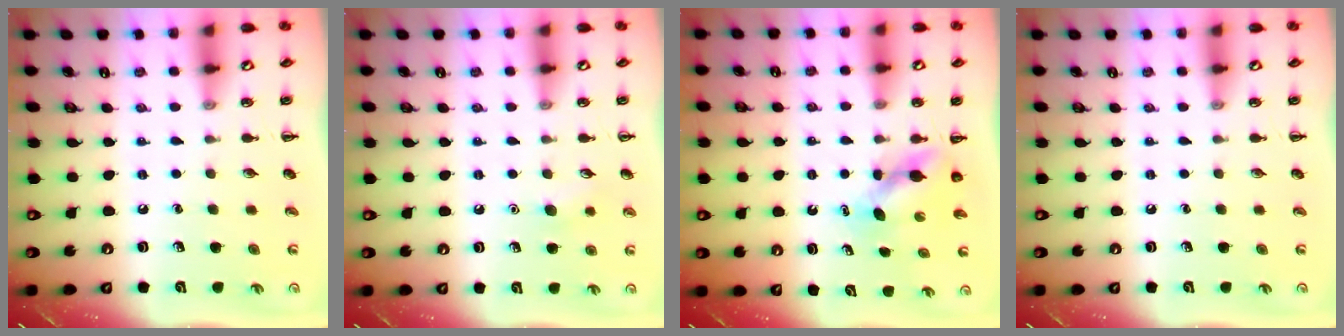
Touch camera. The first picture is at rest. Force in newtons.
{"total": 5.5, "press": 5.4, "slide": 1.3}
{"total": 5.0, "press": 5.0, "slide": 0.3}
{"total": 0.0}